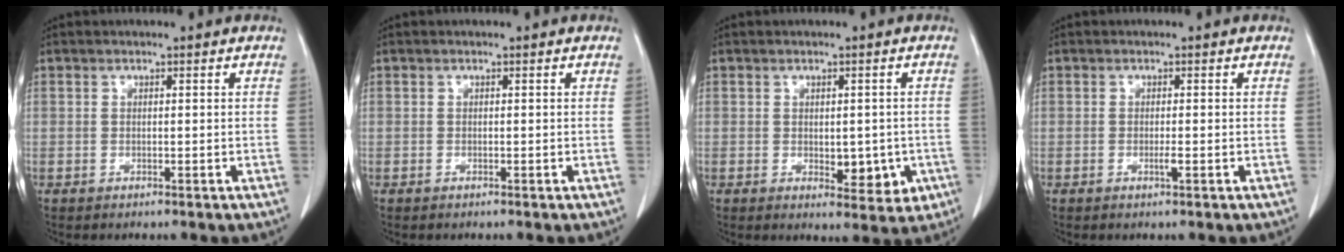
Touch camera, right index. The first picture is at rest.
{"total": 0.0}
{"total": 7.0, "force": [-1.6, 3.8, 5.7], "torque": [-0.068, 0.004, -0.010]}
{"total": 1.5, "force": [-0.5, 0.4, 1.4], "torque": [-0.029, -0.001, -0.007]}